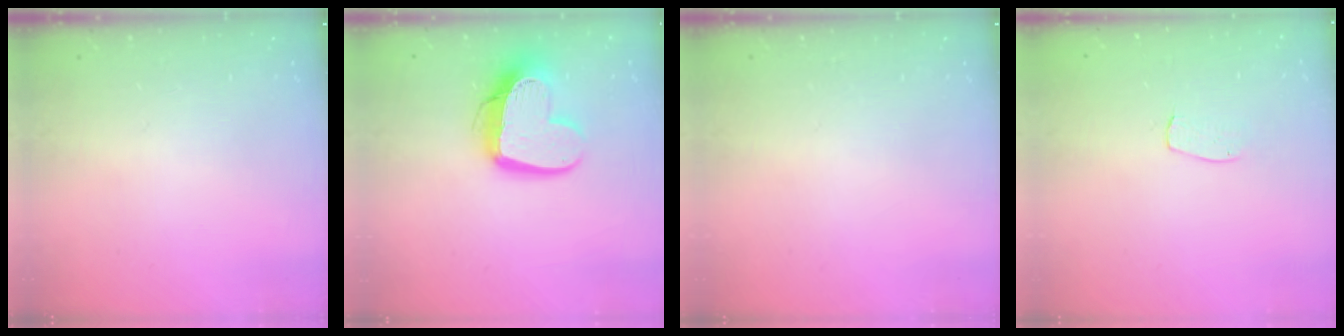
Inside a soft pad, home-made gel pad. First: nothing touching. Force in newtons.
{"total": 14.9, "press": 14.8, "slide": 1.5}
{"total": 0.0}
{"total": 4.5, "press": 4.5, "slide": 0.3}